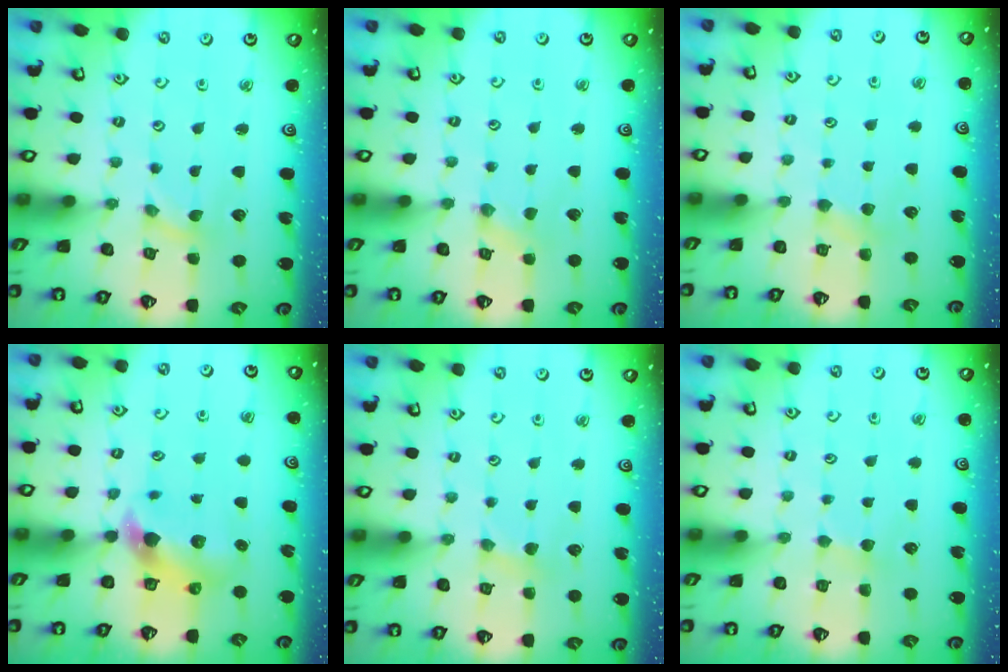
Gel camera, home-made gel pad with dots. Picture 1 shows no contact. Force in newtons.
{"total": 0.0}
{"total": 2.6, "press": 2.6, "slide": 0.5}
{"total": 6.2, "press": 6.2, "slide": 0.4}
{"total": 3.1, "press": 3.1, "slide": 0.5}
{"total": 2.9, "press": 2.9, "slide": 0.5}